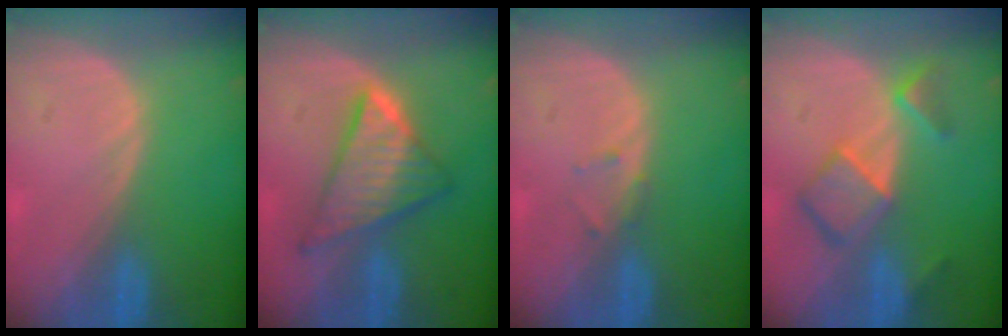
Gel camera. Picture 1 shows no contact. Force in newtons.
{"total": 8.2, "press": 8.1, "slide": 0.5}
{"total": 1.1, "press": 1.0, "slide": 0.2}
{"total": 7.2, "press": 6.2, "slide": 3.7}